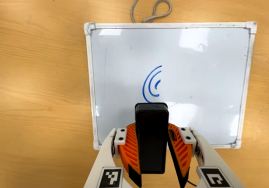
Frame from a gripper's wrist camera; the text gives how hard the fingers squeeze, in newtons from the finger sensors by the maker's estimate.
{"total": 9.9, "left": 9.1, "right": 10.7}